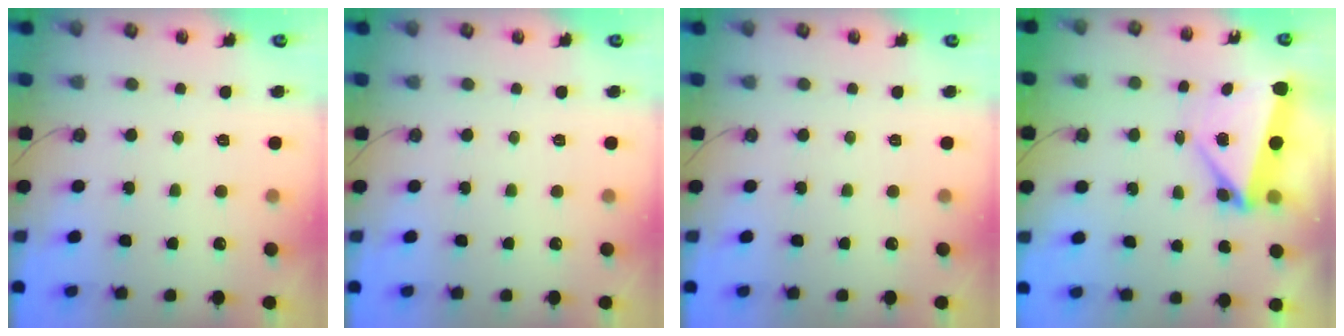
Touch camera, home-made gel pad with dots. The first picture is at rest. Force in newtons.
{"total": 0.0}
{"total": 0.0}
{"total": 5.2, "press": 4.6, "slide": 2.2}